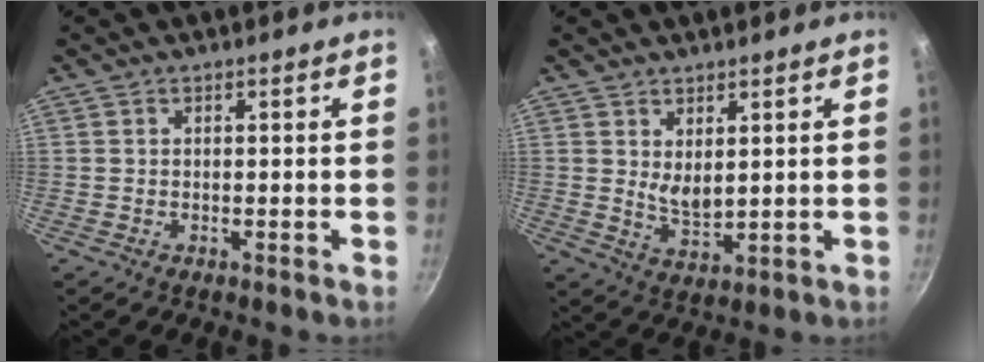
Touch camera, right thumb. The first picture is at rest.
{"total": 4.4, "force": [1.4, 2.1, 3.6], "torque": [-0.057, -0.022, 0.035]}